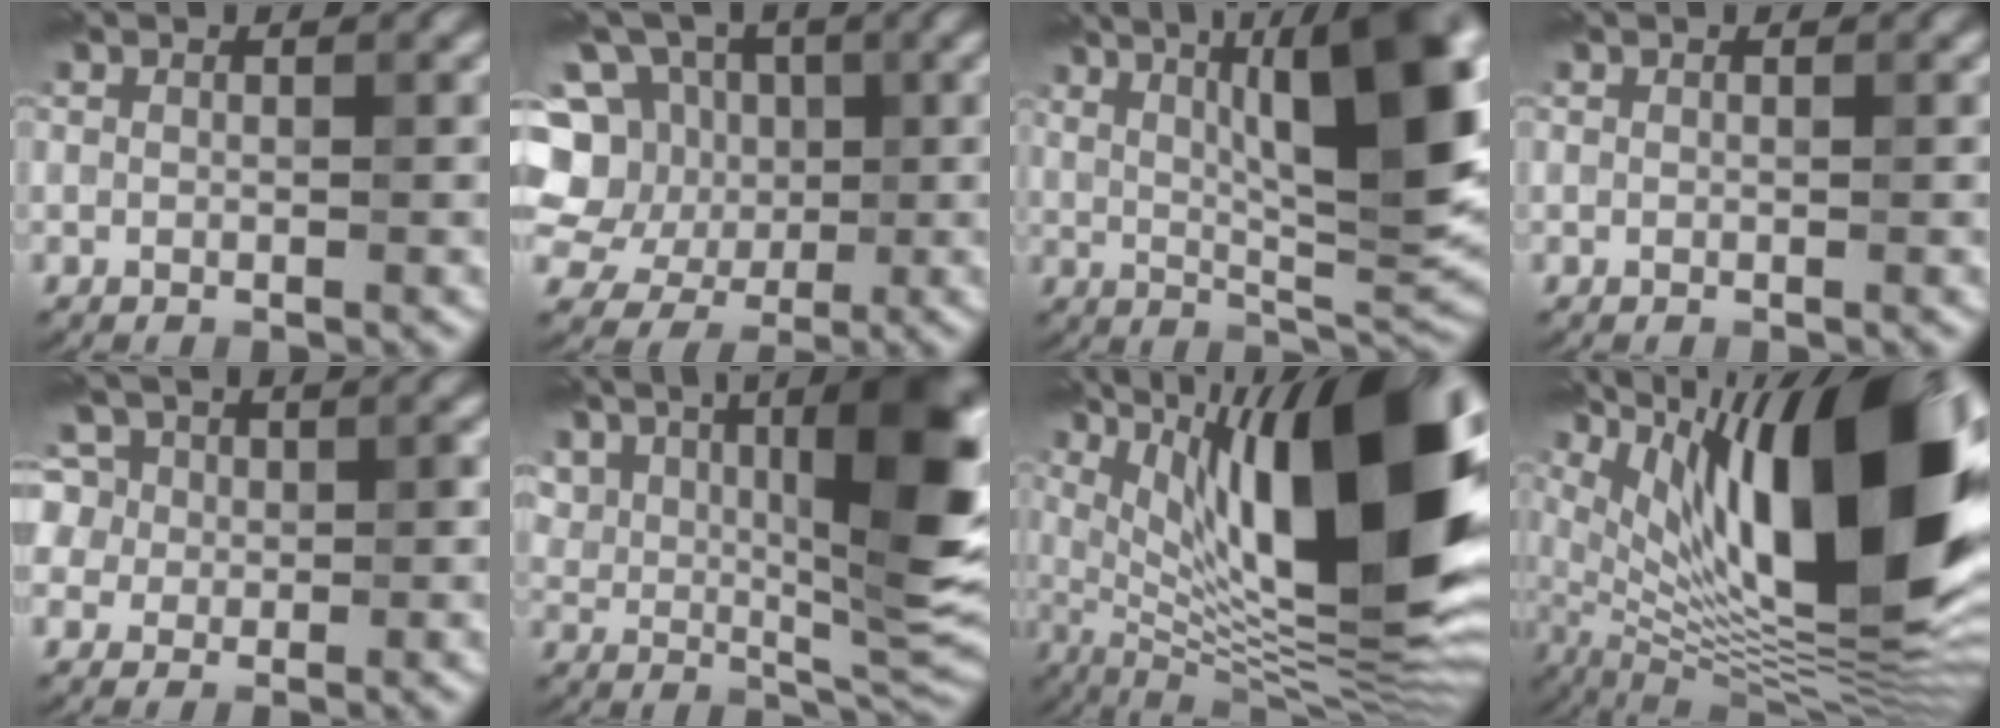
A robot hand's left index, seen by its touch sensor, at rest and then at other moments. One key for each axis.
{"total": 7.9, "fx": 1.2, "fy": 7.1, "fz": 3.4, "tx": -0.066, "ty": 0.027, "tz": -0.010}
{"total": 13.3, "fx": 4.5, "fy": 3.1, "fz": 12.1, "tx": -0.167, "ty": 0.012, "tz": 0.080}
{"total": 0.0}
{"total": 5.9, "fx": 2.1, "fy": 4.9, "fz": 2.7, "tx": -0.035, "ty": 0.034, "tz": 0.011}
{"total": 14.8, "fx": 5.3, "fy": 5.2, "fz": 12.7, "tx": -0.183, "ty": 0.011, "tz": 0.090}
{"total": 17.9, "fx": 5.4, "fy": 5.8, "fz": 16.1, "tx": -0.248, "ty": 0.022, "tz": 0.093}
{"total": 19.4, "fx": 6.4, "fy": 7.1, "fz": 16.9, "tx": -0.254, "ty": 0.037, "tz": 0.106}